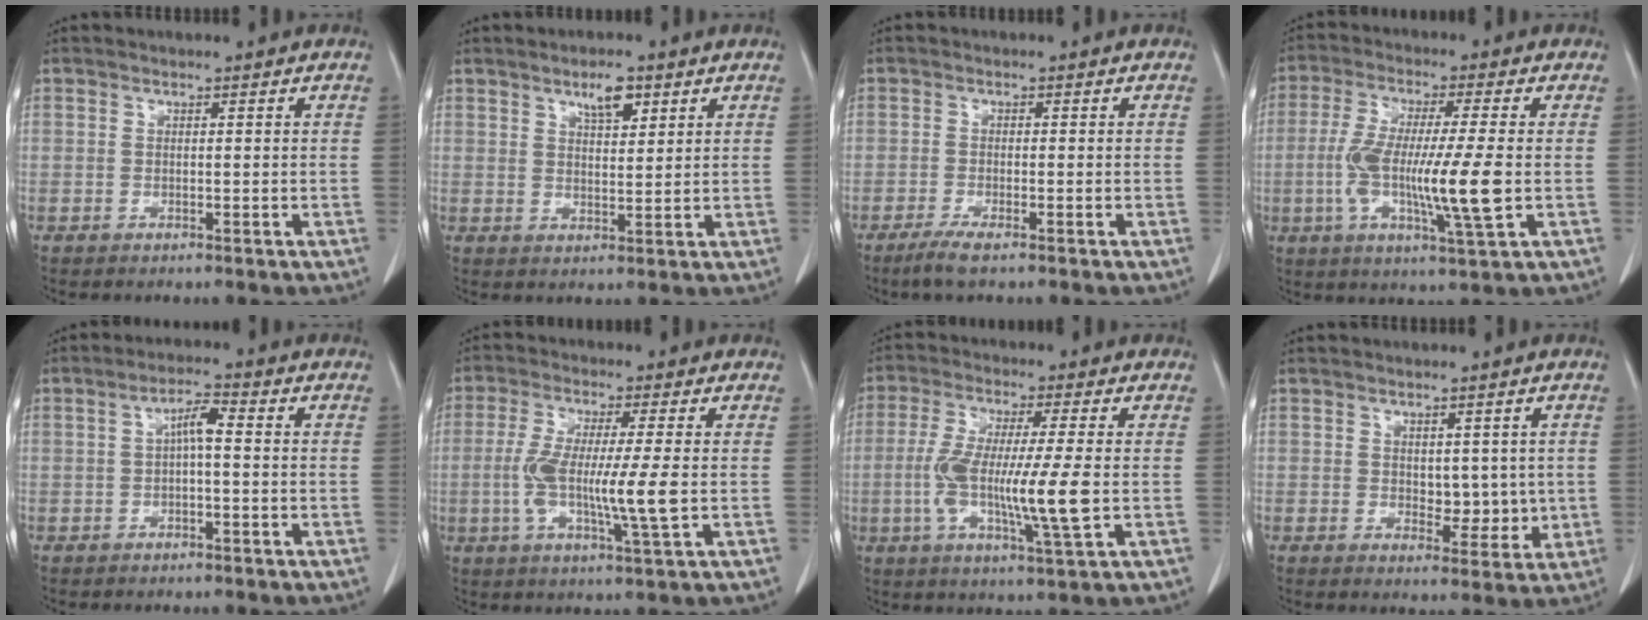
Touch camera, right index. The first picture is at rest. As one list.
[{"total": 4.3, "force": [2.6, 1.4, 3.1], "torque": [-0.055, -0.001, 0.045]}, {"total": 2.9, "force": [-2.1, 0.1, 2.0], "torque": [-0.044, -0.007, -0.042]}, {"total": 12.7, "force": [-1.6, 0.6, 12.6], "torque": [-0.236, -0.012, -0.032]}, {"total": 3.5, "force": [0.0, 0.7, 3.4], "torque": [-0.060, 0.012, -0.001]}, {"total": 9.6, "force": [-0.9, 0.2, 9.5], "torque": [-0.185, -0.011, -0.021]}, {"total": 11.9, "force": [-1.4, 0.5, 11.8], "torque": [-0.224, -0.012, -0.028]}, {"total": 4.2, "force": [0.6, 2.5, 3.2], "torque": [-0.031, -0.005, 0.018]}]